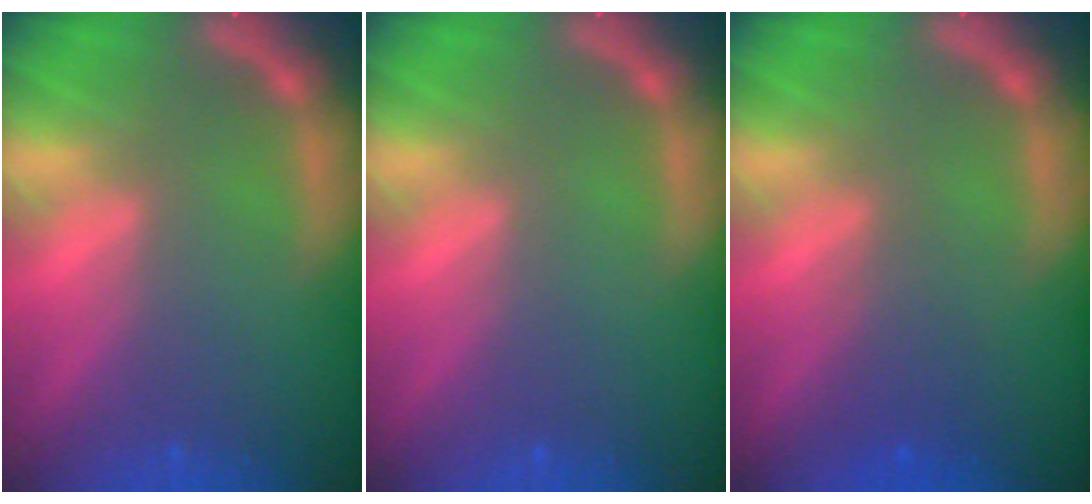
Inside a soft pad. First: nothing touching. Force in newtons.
{"total": 0.0}
{"total": 1.9}